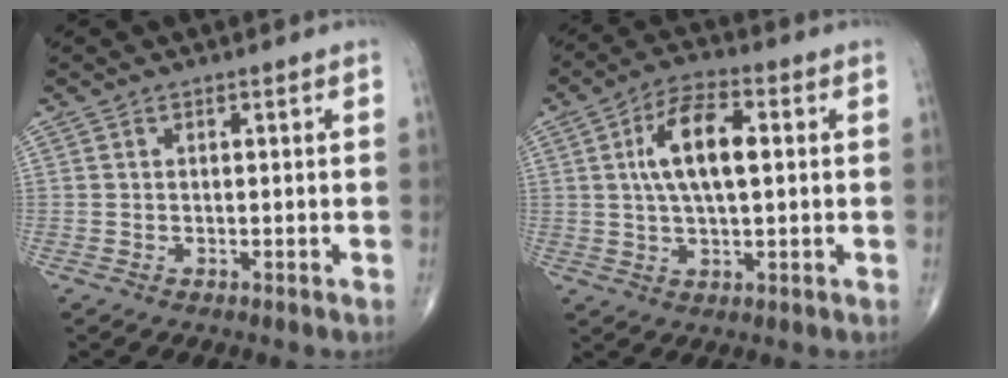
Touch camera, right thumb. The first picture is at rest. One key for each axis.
{"total": 10.7, "fx": 1.7, "fy": 4.6, "fz": 9.6, "tx": -0.172, "ty": 0.014, "tz": 0.025}